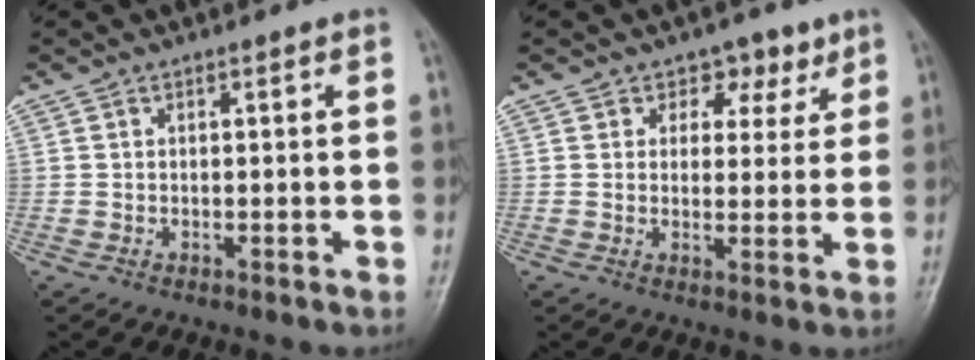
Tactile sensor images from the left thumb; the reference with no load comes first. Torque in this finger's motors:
{"motor_torque": [-0.24, 0.02, -0.27, -0.26, -0.03]}